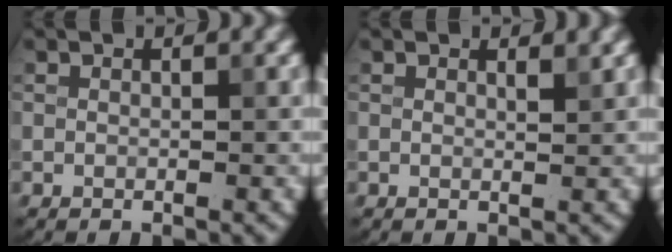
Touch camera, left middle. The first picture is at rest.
{"total": 0.8, "force": [0.7, 0.1, 0.4], "torque": [-0.004, 0.000, 0.011]}